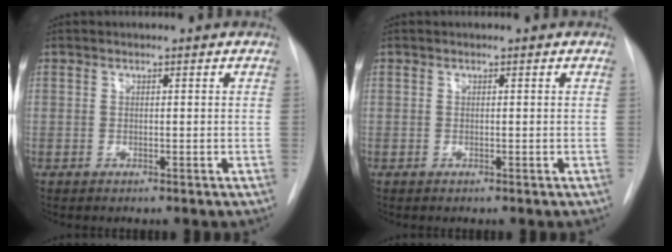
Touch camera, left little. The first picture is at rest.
{"total": 0.0}